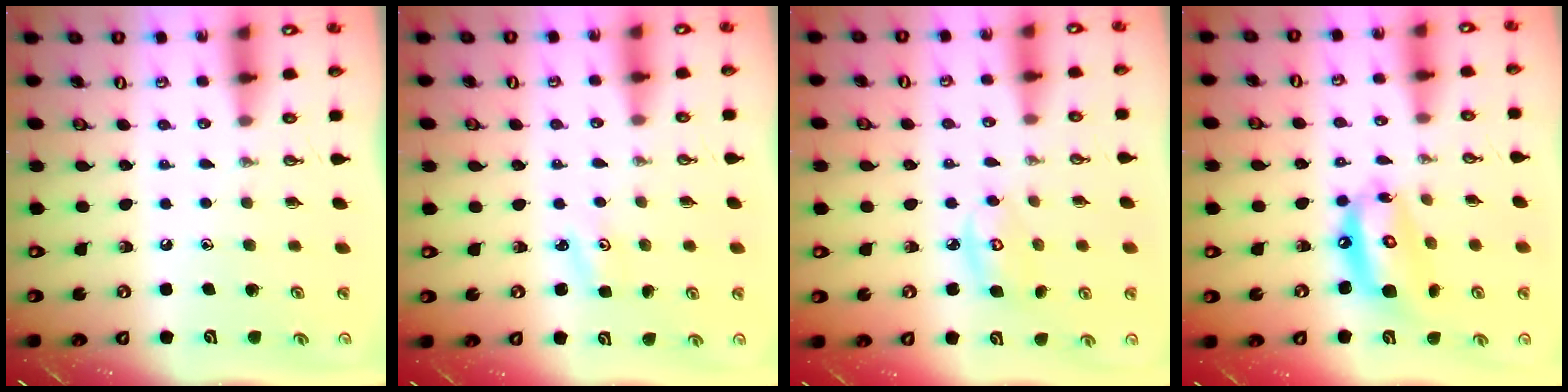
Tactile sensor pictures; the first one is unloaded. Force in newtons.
{"total": 2.6, "press": 2.6, "slide": 0.3}
{"total": 5.3, "press": 5.3, "slide": 0.3}
{"total": 12.9, "press": 12.7, "slide": 1.9}